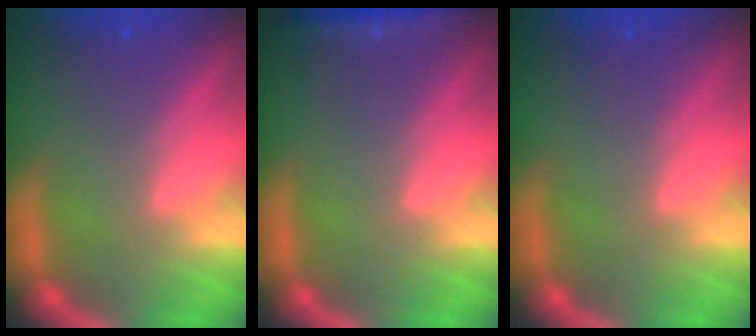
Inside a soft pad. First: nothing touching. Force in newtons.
{"total": 3.0}
{"total": 0.0}